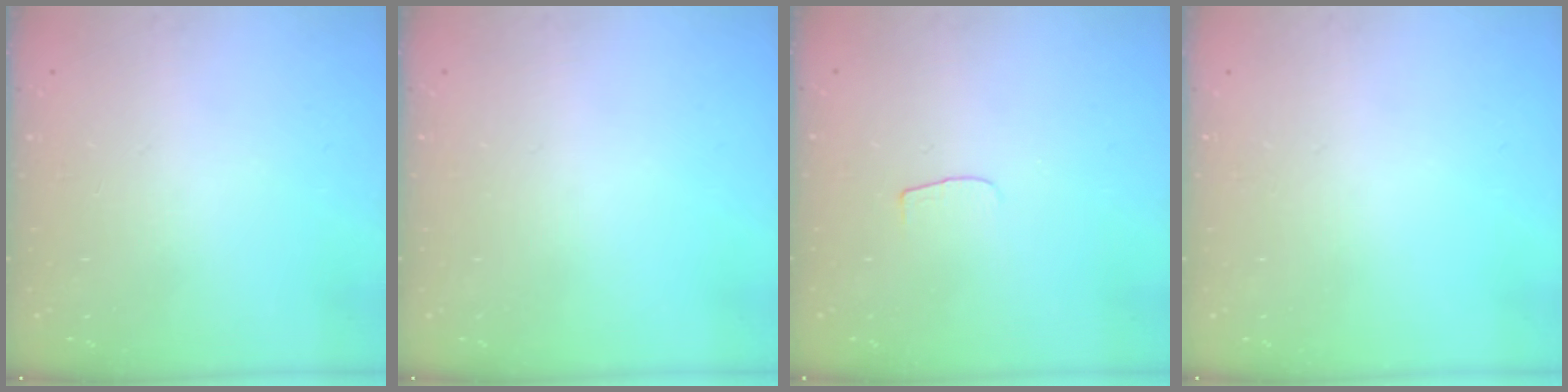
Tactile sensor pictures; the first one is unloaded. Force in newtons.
{"total": 0.0}
{"total": 3.0, "press": 3.0, "slide": 0.3}
{"total": 0.0}